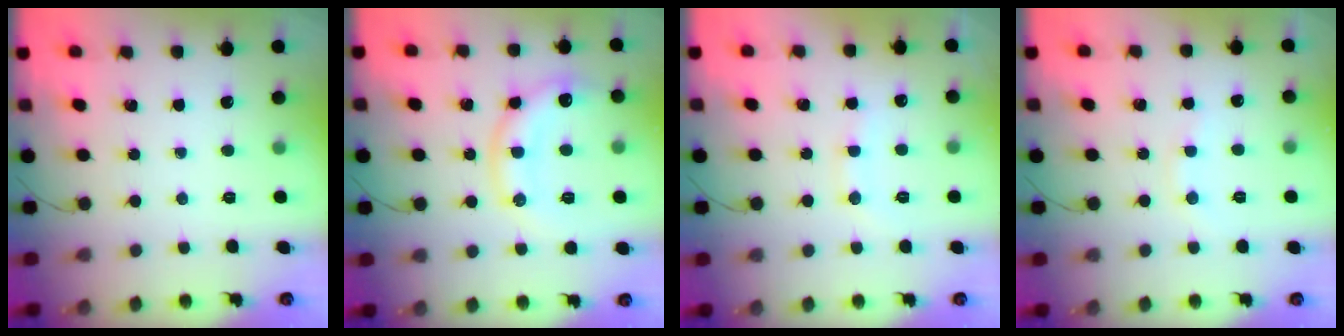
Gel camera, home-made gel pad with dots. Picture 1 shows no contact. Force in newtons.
{"total": 12.4, "press": 12.3, "slide": 1.4}
{"total": 8.9, "press": 8.9, "slide": 0.9}
{"total": 6.4, "press": 6.3, "slide": 1.3}